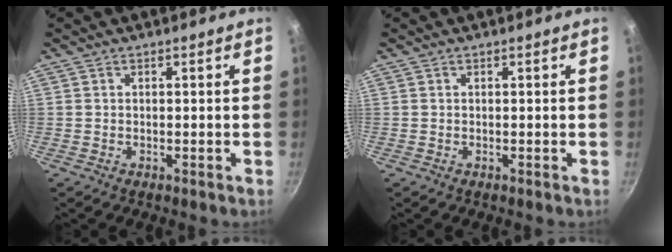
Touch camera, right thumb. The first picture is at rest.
{"total": 0.0}